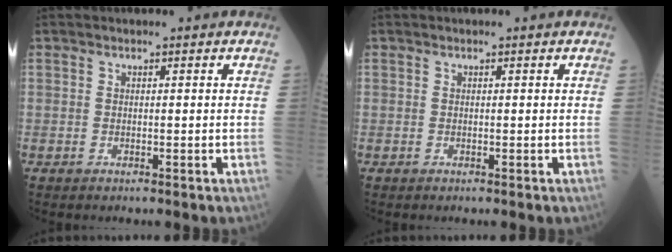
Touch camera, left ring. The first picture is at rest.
{"total": 0.0}